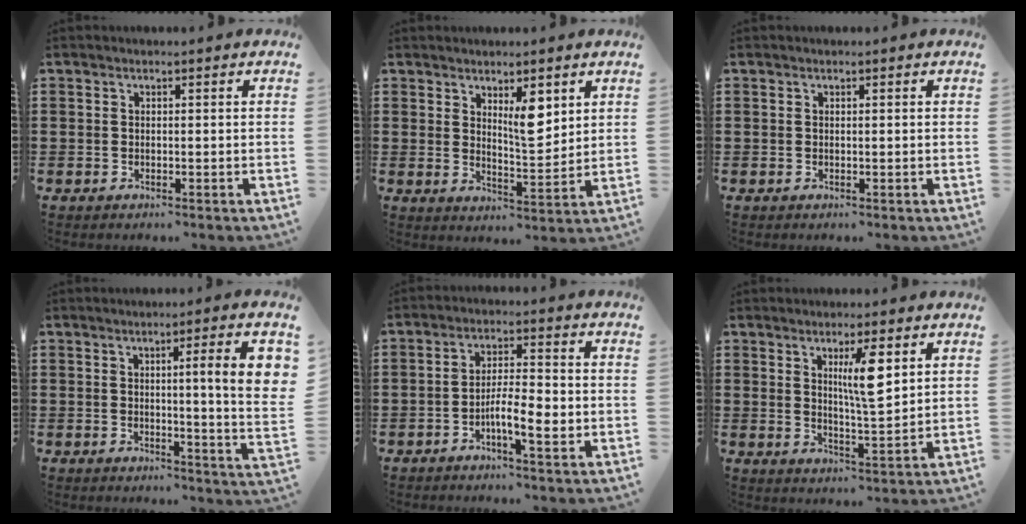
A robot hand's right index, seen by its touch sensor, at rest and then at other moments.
{"total": 6.2, "force": [3.6, 2.2, 4.7], "torque": [-0.075, -0.012, 0.057]}
{"total": 0.0}
{"total": 8.3, "force": [2.2, 0.3, 8.0], "torque": [-0.125, -0.012, 0.029]}
{"total": 6.1, "force": [-2.1, 1.4, 5.6], "torque": [-0.101, 0.002, -0.039]}
{"total": 6.7, "force": [2.8, 1.3, 6.0], "torque": [-0.100, -0.004, 0.039]}